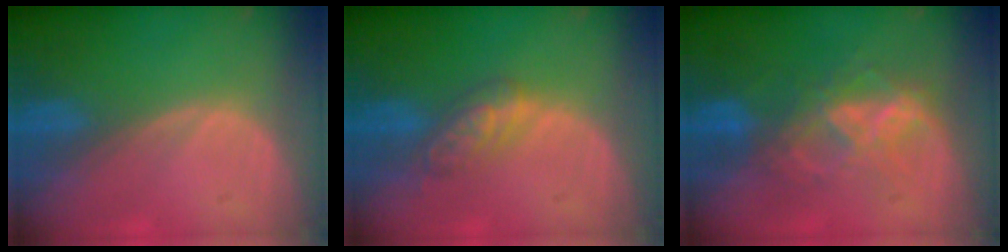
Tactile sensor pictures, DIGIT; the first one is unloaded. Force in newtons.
{"total": 4.6, "press": 4.6, "slide": 0.0}
{"total": 6.8, "press": 6.7, "slide": 1.5}